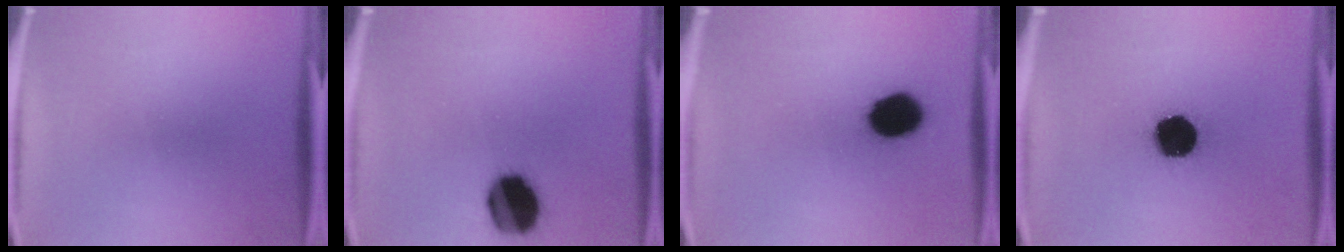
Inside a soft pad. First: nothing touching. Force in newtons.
{"total": 15.6}
{"total": 12.4}
{"total": 17.5}